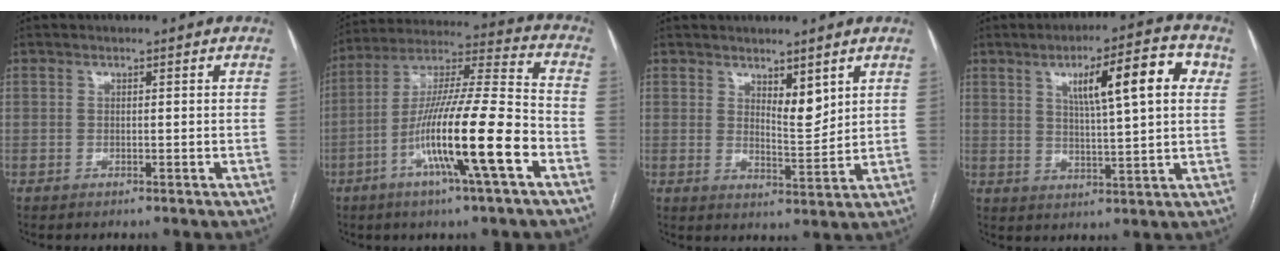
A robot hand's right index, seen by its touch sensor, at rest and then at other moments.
{"total": 16.8, "force": [-6.3, 0.1, 15.6], "torque": [-0.290, -0.006, -0.116]}
{"total": 4.4, "force": [2.8, 1.3, 3.1], "torque": [-0.055, -0.013, 0.053]}
{"total": 12.1, "force": [4.3, 1.8, 11.2], "torque": [-0.169, 0.016, 0.063]}